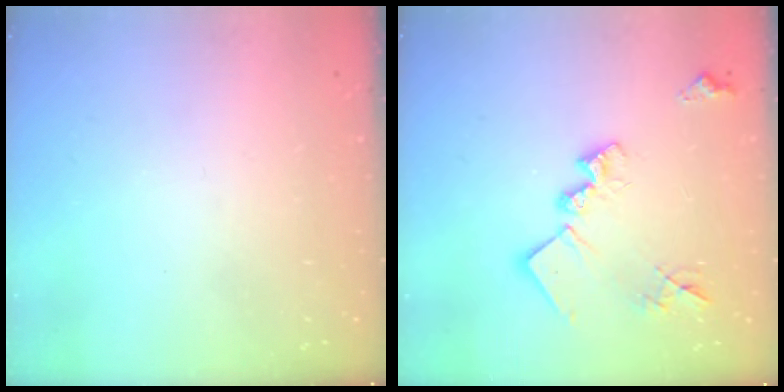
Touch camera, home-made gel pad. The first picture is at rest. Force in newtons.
{"total": 16.6, "press": 16.6, "slide": 0.5}